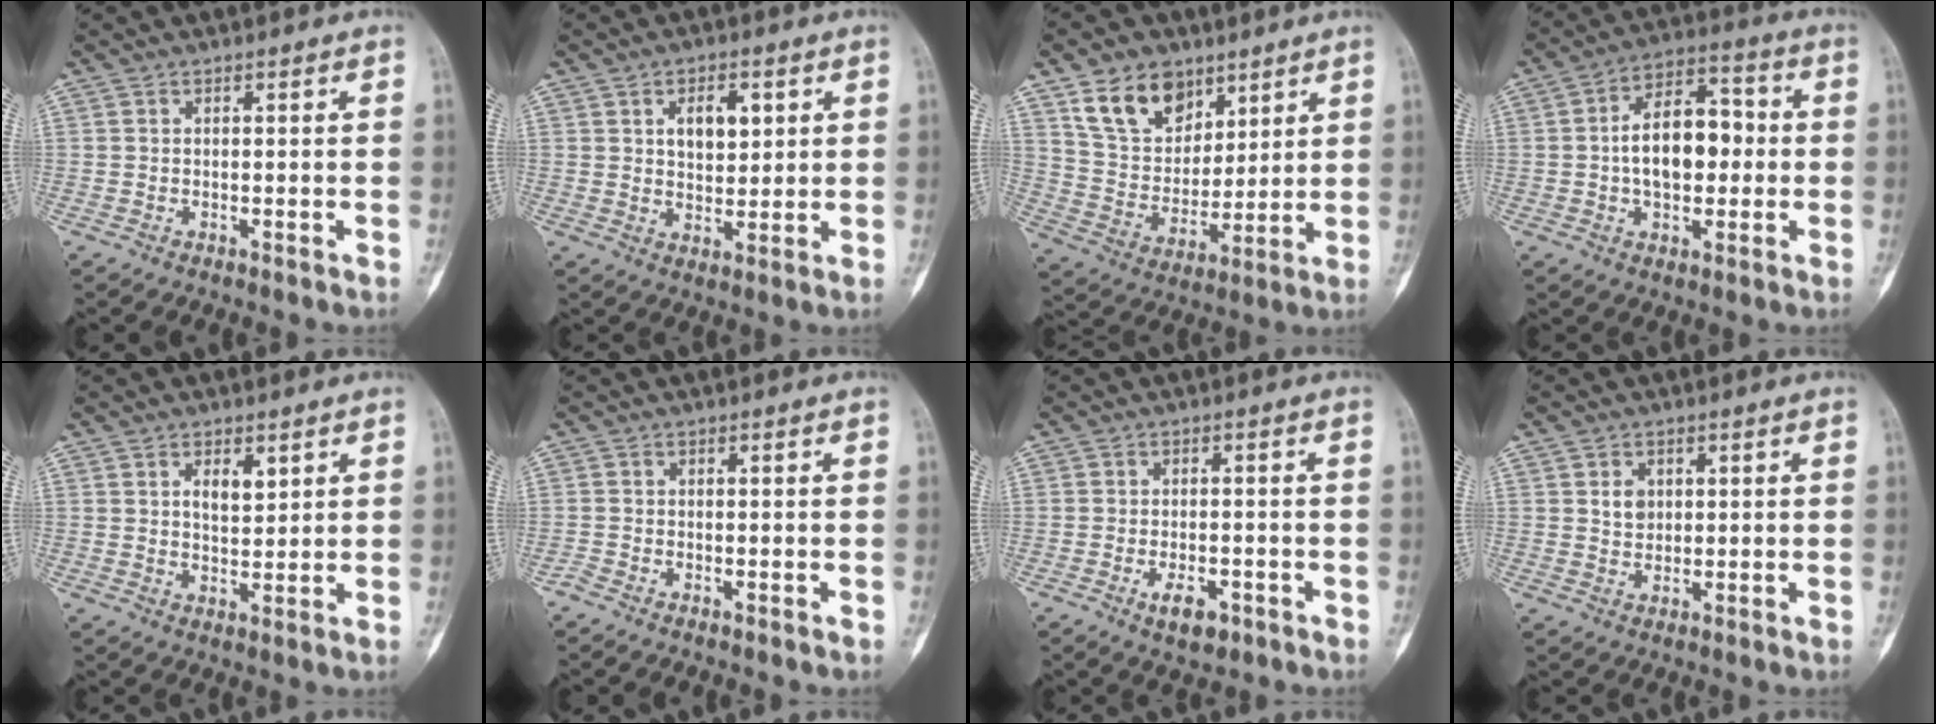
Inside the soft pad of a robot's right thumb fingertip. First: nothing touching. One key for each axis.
{"total": 6.6, "fx": 2.3, "fy": 4.1, "fz": 4.6, "tx": -0.050, "ty": -0.010, "tz": 0.039}
{"total": 13.4, "fx": 8.1, "fy": 9.0, "fz": 5.7, "tx": -0.069, "ty": -0.039, "tz": 0.156}
{"total": 13.1, "fx": -0.3, "fy": 7.9, "fz": 10.4, "tx": -0.141, "ty": 0.034, "tz": -0.010}
{"total": 4.2, "fx": 2.0, "fy": 2.4, "fz": 2.8, "tx": -0.031, "ty": -0.013, "tz": 0.034}
{"total": 1.1, "fx": -1.0, "fy": 0.6, "fz": 0.0, "tx": -0.006, "ty": 0.001, "tz": -0.024}
{"total": 4.6, "fx": -2.2, "fy": 2.6, "fz": 3.1, "tx": -0.046, "ty": 0.009, "tz": -0.032}
{"total": 3.1, "fx": 0.8, "fy": 2.5, "fz": 1.7, "tx": -0.013, "ty": -0.002, "tz": 0.014}